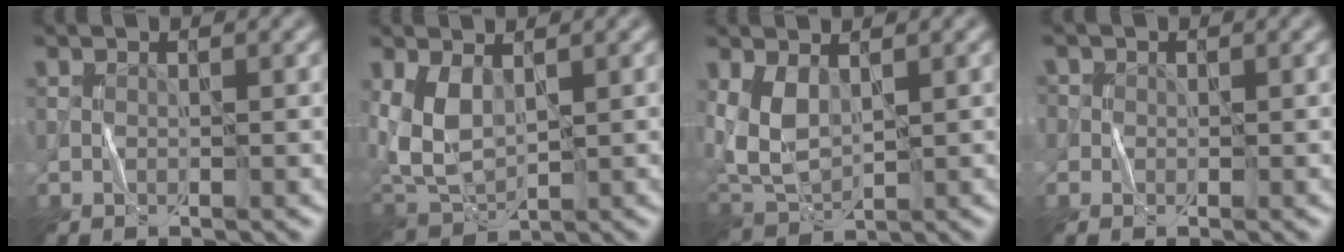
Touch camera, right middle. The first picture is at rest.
{"total": 5.2, "force": [1.4, 3.0, 3.9], "torque": [-0.097, -0.003, 0.032]}
{"total": 4.5, "force": [1.5, 2.5, 3.4], "torque": [-0.081, -0.003, 0.034]}
{"total": 1.6, "force": [0.4, 1.5, 0.4], "torque": [-0.006, 0.006, -0.011]}